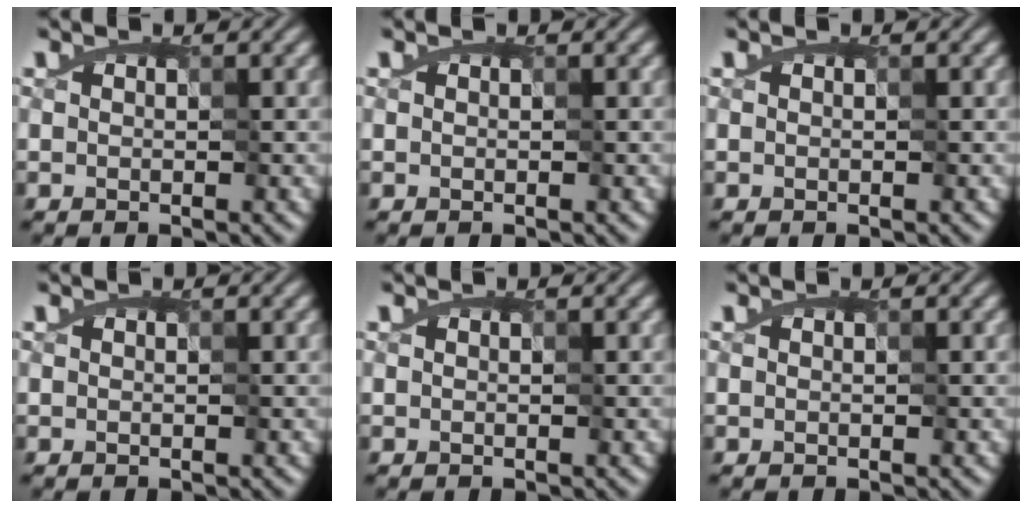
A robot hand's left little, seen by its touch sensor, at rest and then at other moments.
{"total": 0.0}
{"total": 0.0}
{"total": 0.0}
{"total": 0.0}
{"total": 0.0}